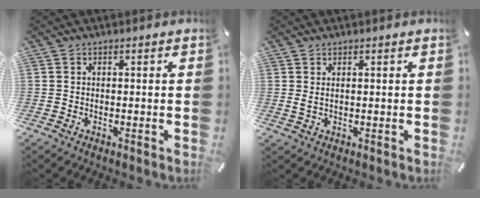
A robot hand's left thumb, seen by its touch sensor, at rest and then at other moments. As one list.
[{"total": 1.5, "force": [0.8, 0.3, 1.3], "torque": [-0.033, -0.002, 0.011]}]